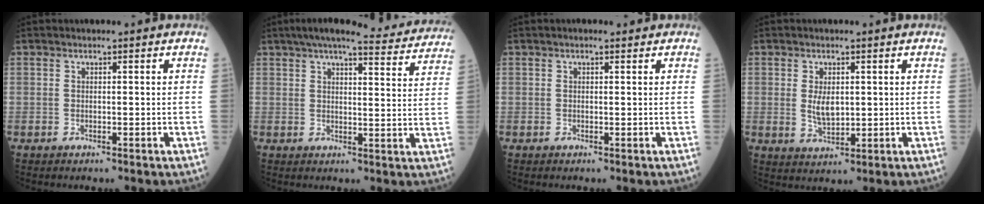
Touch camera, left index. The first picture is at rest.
{"total": 19.2, "force": [17.4, 2.2, 7.8], "torque": [-0.106, -0.001, 0.207]}
{"total": 0.9, "force": [0.6, 0.4, 0.6], "torque": [-0.013, 0.007, 0.005]}
{"total": 3.9, "force": [0.6, 1.9, 3.4], "torque": [-0.067, -0.005, 0.018]}